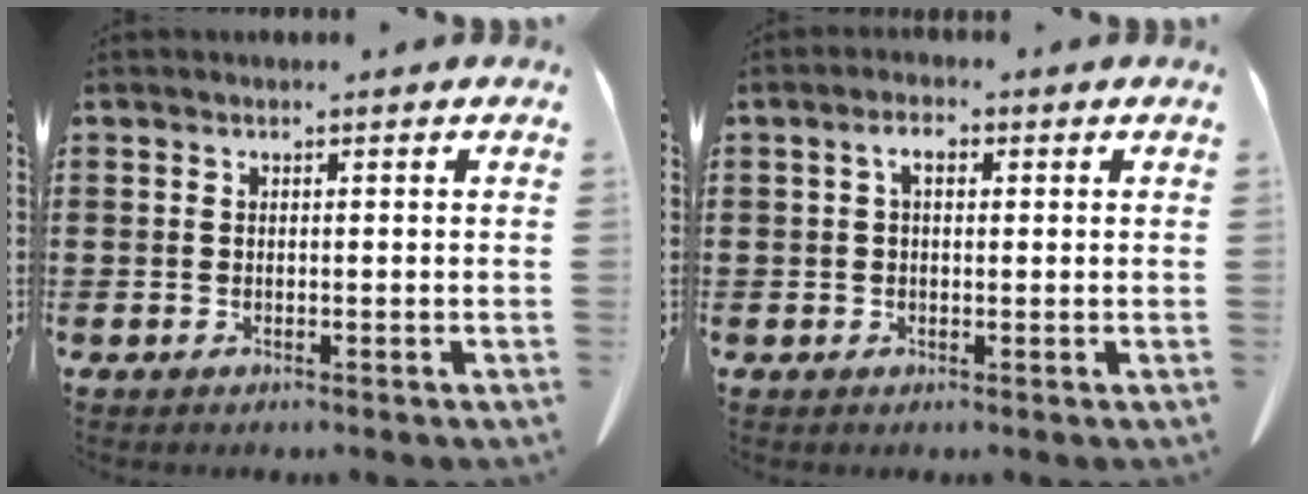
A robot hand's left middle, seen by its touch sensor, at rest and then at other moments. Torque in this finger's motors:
{"motor_torque": [0.51, 0.53, 0.03, 0.03]}